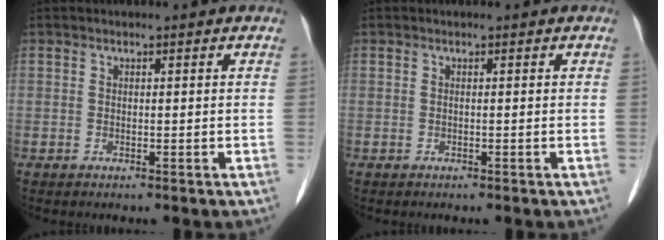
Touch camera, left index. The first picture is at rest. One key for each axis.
{"total": 0.0}